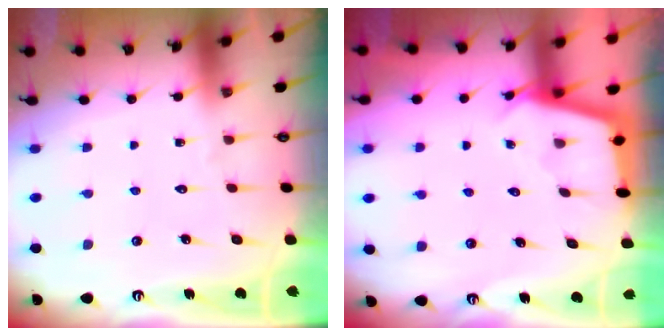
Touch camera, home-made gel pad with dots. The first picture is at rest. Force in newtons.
{"total": 2.9, "press": 2.9, "slide": 0.3}